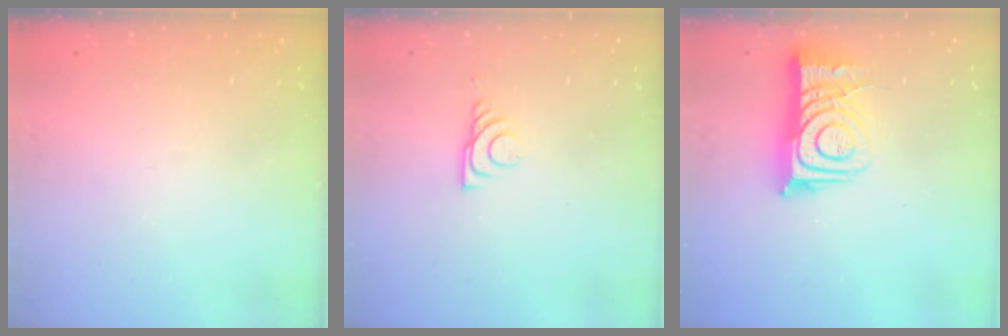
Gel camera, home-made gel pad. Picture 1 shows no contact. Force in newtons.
{"total": 6.9, "press": 6.9, "slide": 0.8}
{"total": 10.9, "press": 10.9, "slide": 1.1}